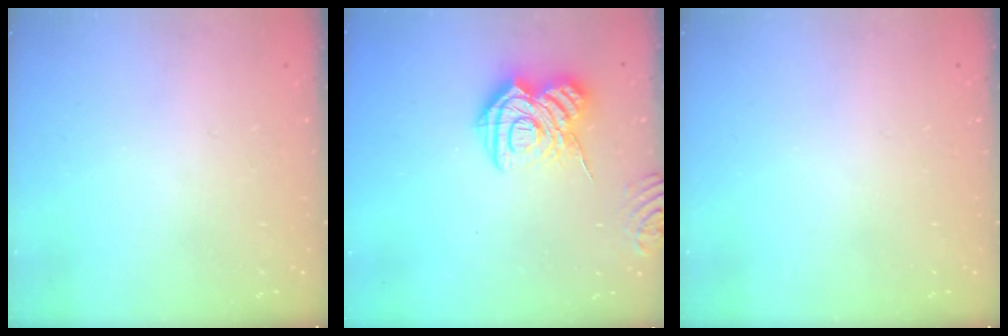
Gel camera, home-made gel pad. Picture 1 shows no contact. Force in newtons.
{"total": 14.9, "press": 14.8, "slide": 1.4}
{"total": 0.0}